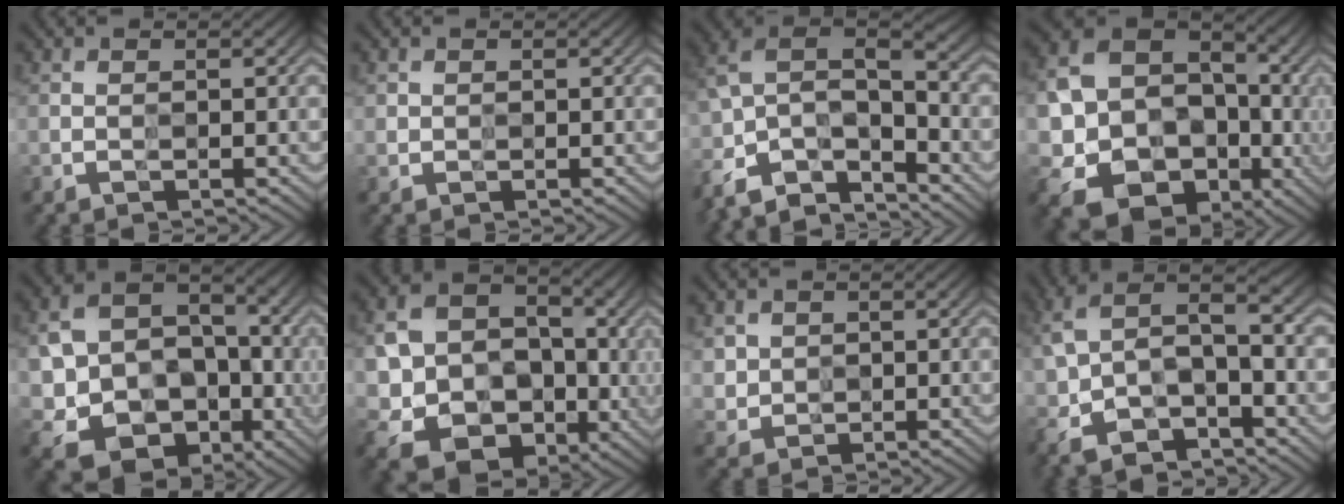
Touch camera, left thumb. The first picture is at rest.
{"total": 0.8, "force": [0.4, 0.8, 0.1], "torque": [-0.002, -0.004, 0.009]}
{"total": 12.0, "force": [-9.0, 4.7, 6.5], "torque": [-0.142, -0.008, -0.166]}
{"total": 17.3, "force": [-3.9, 14.3, 8.9], "torque": [-0.182, -0.035, -0.073]}
{"total": 14.2, "force": [-3.5, 11.5, 7.5], "torque": [-0.154, -0.024, -0.077]}
{"total": 12.4, "force": [-2.0, 10.2, 6.8], "torque": [-0.145, -0.022, -0.051]}
{"total": 2.7, "force": [0.9, 2.5, 0.5], "torque": [-0.022, -0.009, 0.018]}
{"total": 11.5, "force": [-3.8, 6.3, 8.8], "torque": [-0.206, -0.006, -0.068]}